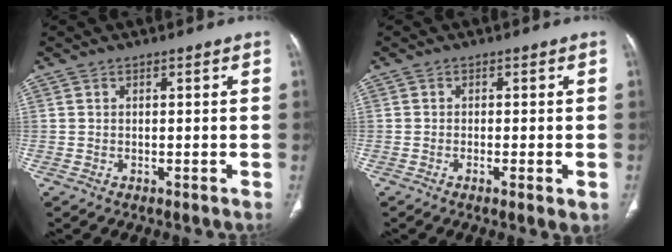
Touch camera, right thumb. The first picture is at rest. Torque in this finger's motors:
{"motor_torque": [0.07, 0.47, -0.17, 0.15, -0.01]}